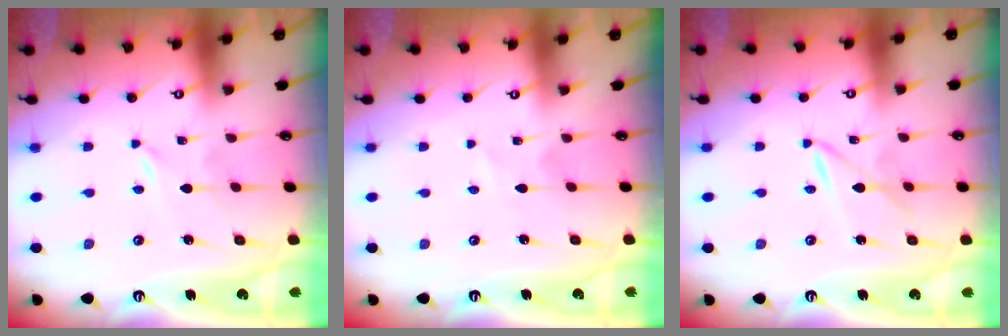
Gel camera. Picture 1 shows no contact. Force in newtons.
{"total": 0.5, "press": 0.5, "slide": 0.1}
{"total": 2.1, "press": 2.1, "slide": 0.3}